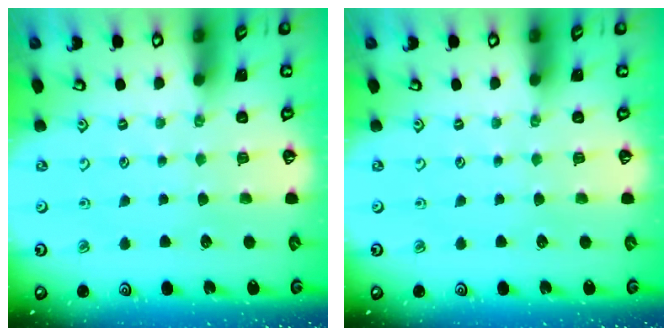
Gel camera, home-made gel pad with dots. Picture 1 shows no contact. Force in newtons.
{"total": 0.0}